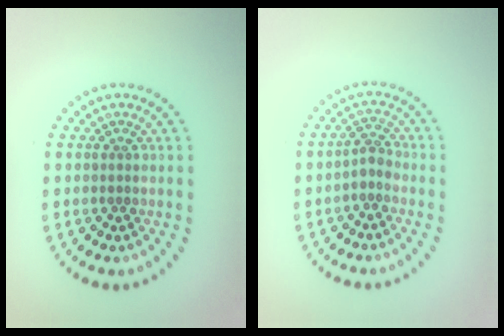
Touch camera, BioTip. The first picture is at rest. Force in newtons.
{"total": 1.8, "press": 1.3, "slide": 1.1}